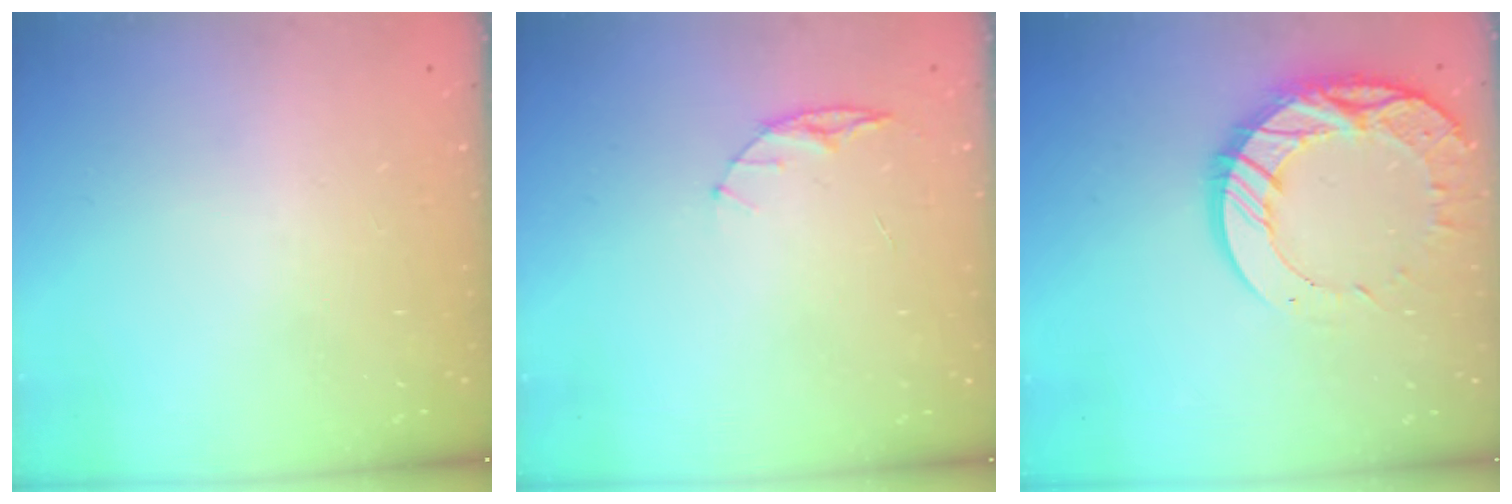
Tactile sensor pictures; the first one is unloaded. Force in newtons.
{"total": 5.1, "press": 5.1, "slide": 0.6}
{"total": 16.6, "press": 16.5, "slide": 1.3}